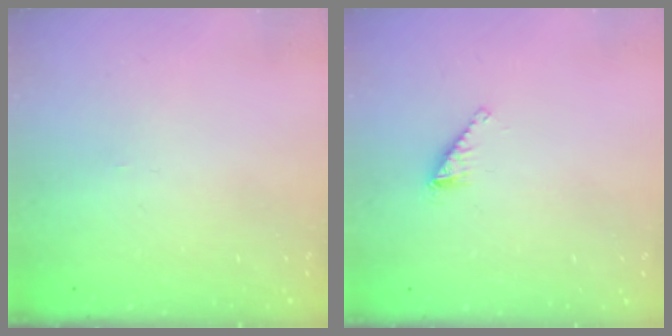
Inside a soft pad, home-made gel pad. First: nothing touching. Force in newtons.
{"total": 1.7, "press": 1.7, "slide": 0.2}